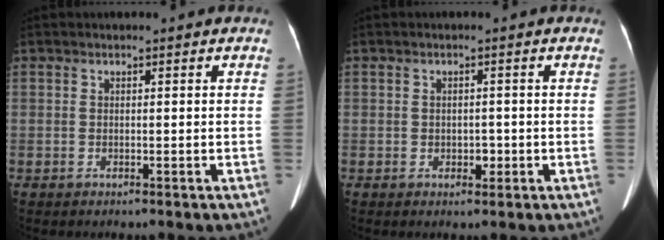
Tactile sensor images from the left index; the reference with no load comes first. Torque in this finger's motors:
{"motor_torque": [0.00, 0.00, 0.01, 0.00]}